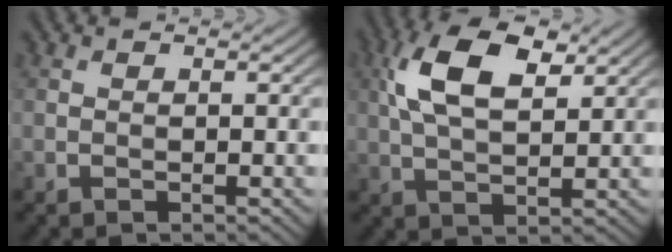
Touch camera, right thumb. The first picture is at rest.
{"total": 9.7, "force": [3.8, 4.5, 7.8], "torque": [-0.168, 0.015, 0.069]}